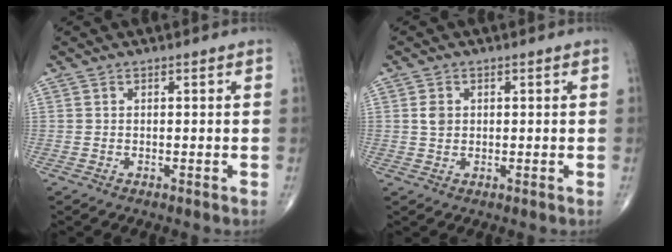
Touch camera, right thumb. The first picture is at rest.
{"total": 2.2, "force": [0.4, 1.7, 1.3], "torque": [-0.018, -0.001, 0.009]}